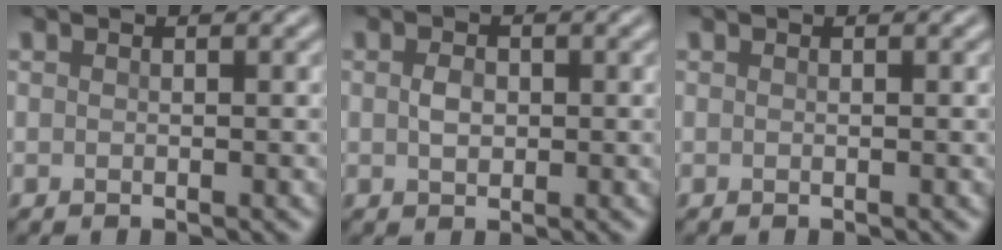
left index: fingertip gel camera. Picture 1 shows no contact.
{"total": 1.7, "force": [0.1, 1.2, 1.2], "torque": [-0.025, 0.000, 0.001]}
{"total": 0.0}